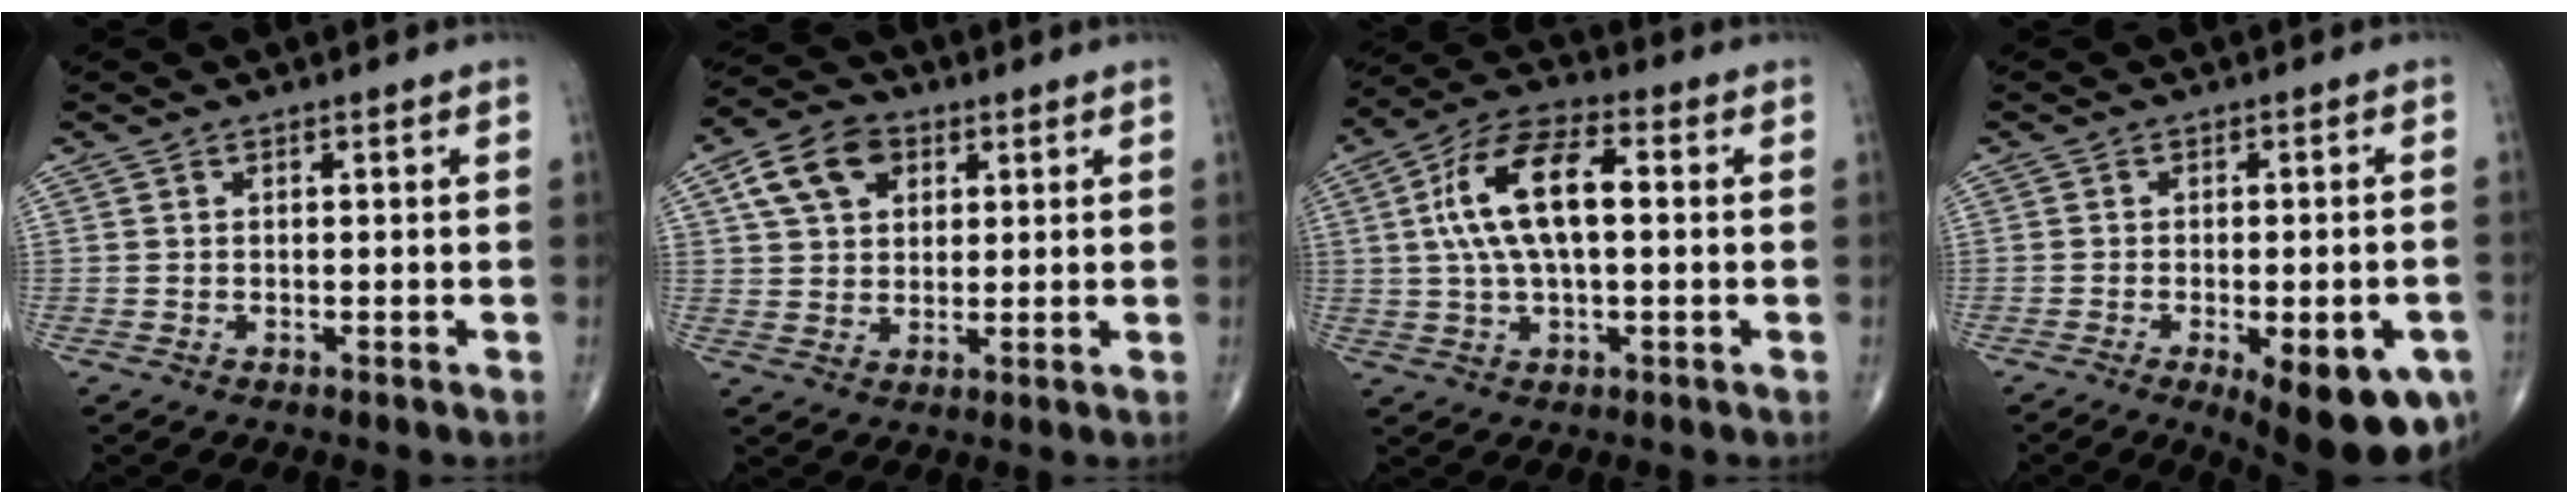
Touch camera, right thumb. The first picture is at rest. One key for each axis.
{"total": 10.0, "fx": 3.9, "fy": 7.1, "fz": 5.9, "tx": -0.086, "ty": 0.001, "tz": 0.064}
{"total": 14.2, "fx": 1.8, "fy": 6.5, "fz": 12.4, "tx": -0.240, "ty": 0.027, "tz": 0.029}
{"total": 15.6, "fx": -6.7, "fy": 5.7, "fz": 12.9, "tx": -0.129, "ty": 0.005, "tz": -0.077}